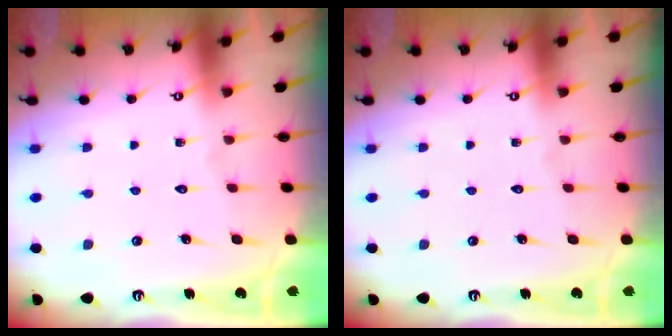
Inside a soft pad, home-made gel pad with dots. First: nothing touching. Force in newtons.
{"total": 0.0}